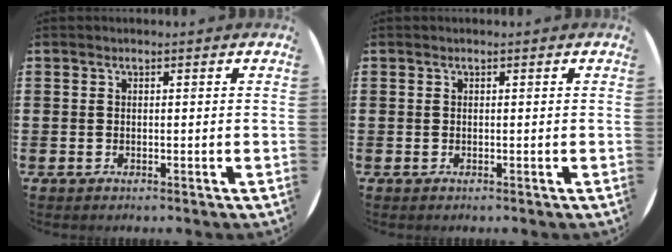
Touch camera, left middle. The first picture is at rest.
{"total": 0.0}